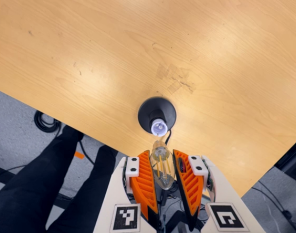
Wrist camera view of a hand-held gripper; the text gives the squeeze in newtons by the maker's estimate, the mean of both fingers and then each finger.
{"total": 12.5, "left": 14.1, "right": 10.8}